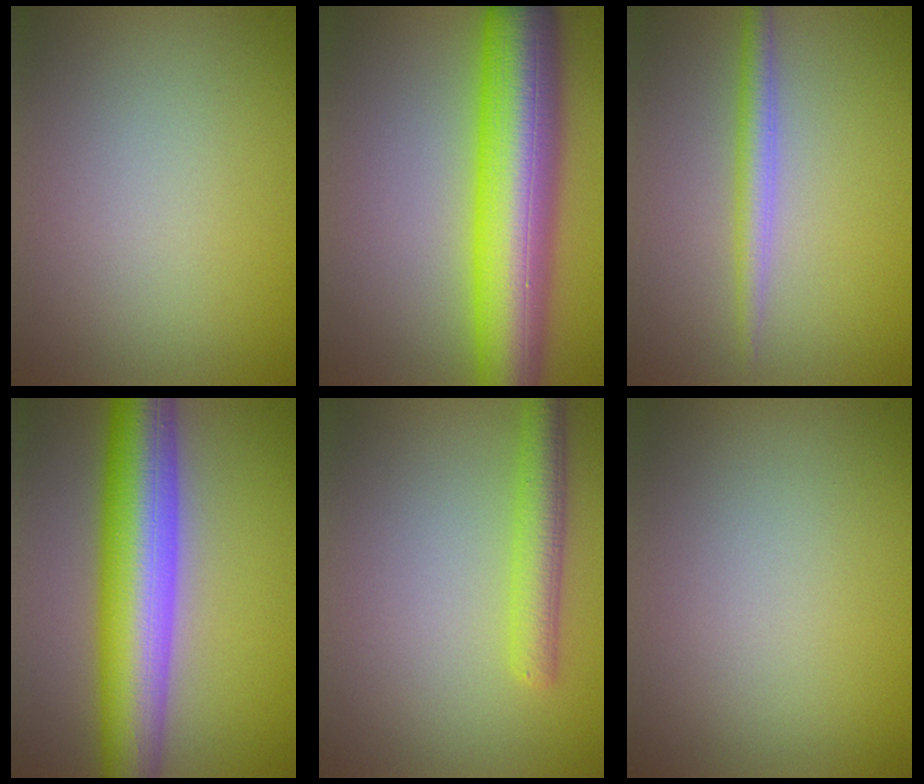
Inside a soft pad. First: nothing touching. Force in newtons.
{"total": 10.5, "press": 10.5, "slide": 0.2}
{"total": 2.2, "press": 2.2, "slide": 0.1}
{"total": 10.3, "press": 10.3, "slide": 0.3}
{"total": 2.9, "press": 2.9, "slide": 0.2}
{"total": 0.0}